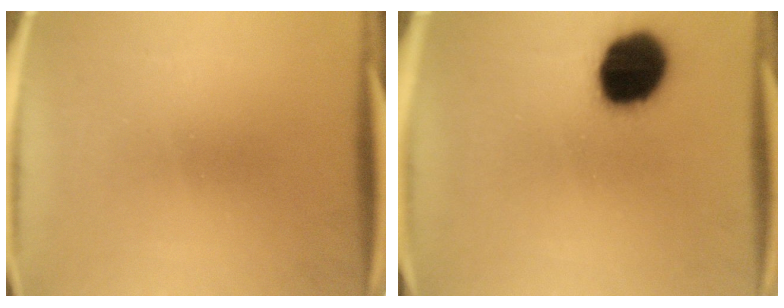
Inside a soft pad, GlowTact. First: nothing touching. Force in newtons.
{"total": 17.9}